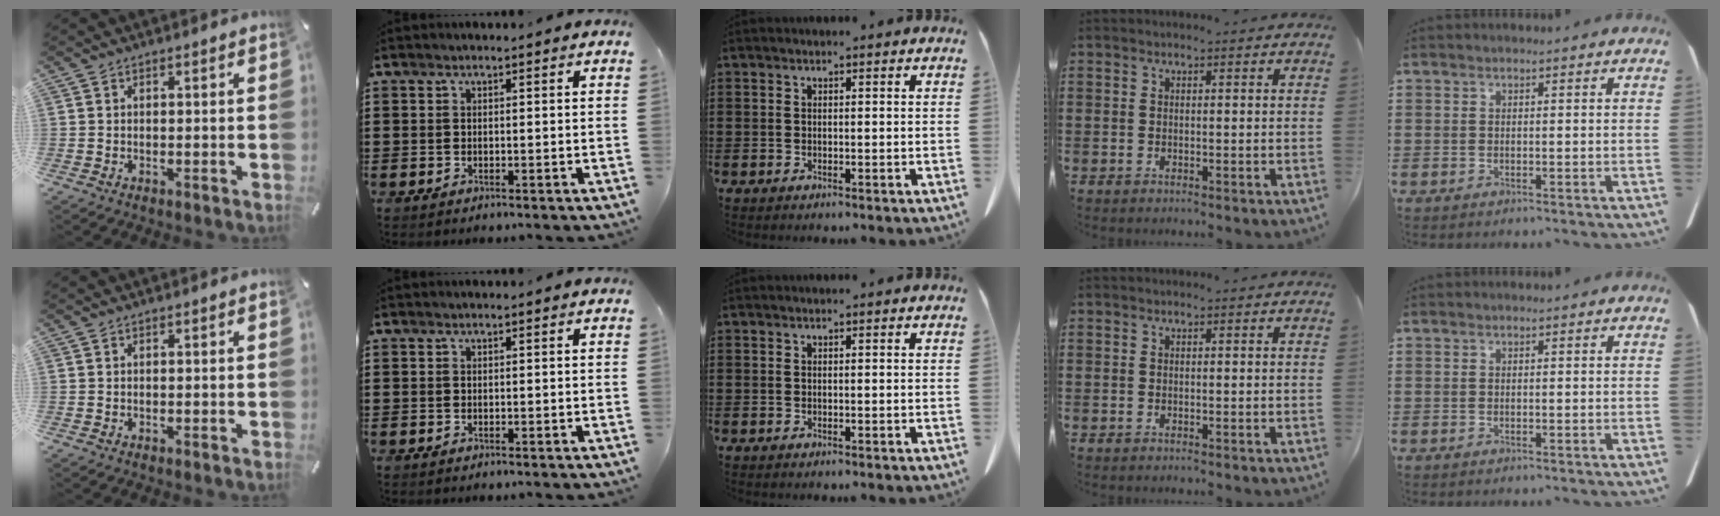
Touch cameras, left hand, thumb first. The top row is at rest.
{}